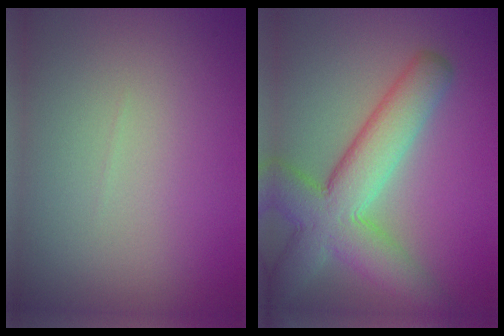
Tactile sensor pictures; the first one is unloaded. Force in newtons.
{"total": 8.3, "press": 8.3, "slide": 0.7}